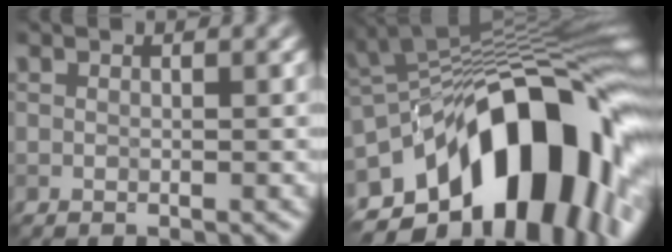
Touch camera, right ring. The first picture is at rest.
{"total": 17.2, "force": [-5.7, 9.4, 13.3], "torque": [-0.187, 0.009, -0.105]}